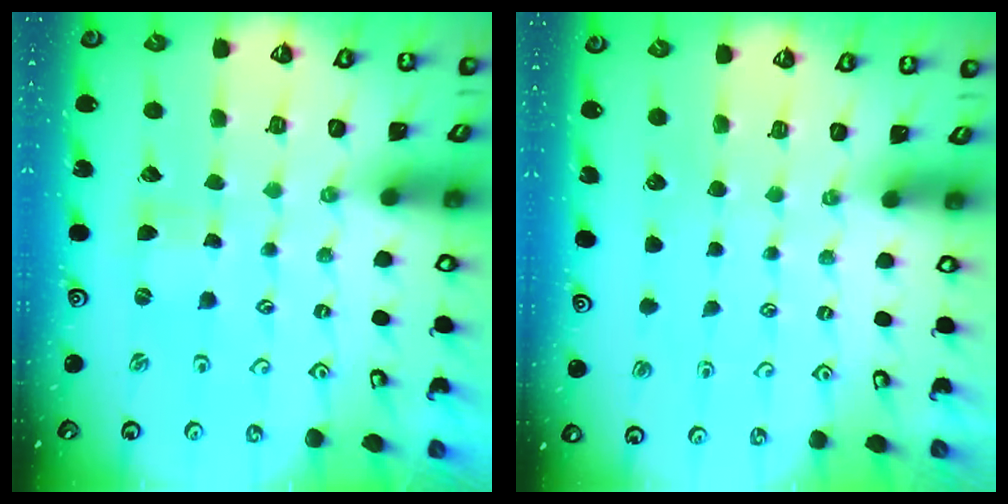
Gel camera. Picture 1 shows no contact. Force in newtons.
{"total": 0.0}